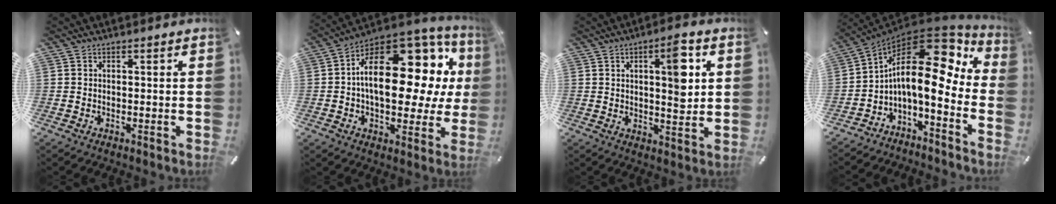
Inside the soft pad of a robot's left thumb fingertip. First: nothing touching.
{"total": 23.5, "force": [5.0, 13.6, 18.5], "torque": [-0.273, -0.034, 0.091]}
{"total": 10.2, "force": [3.5, 3.9, 8.7], "torque": [-0.108, -0.019, 0.048]}
{"total": 15.9, "force": [3.7, 7.4, 13.6], "torque": [-0.236, -0.051, 0.061]}